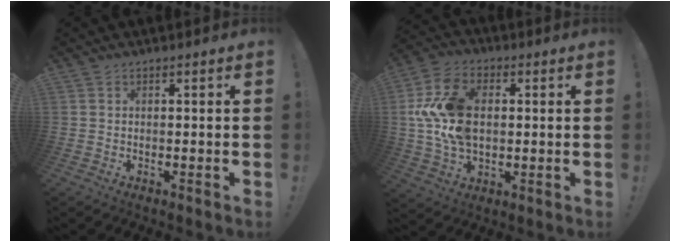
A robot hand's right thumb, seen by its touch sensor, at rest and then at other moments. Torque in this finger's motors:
{"motor_torque": [1.97, 1.73, 1.16, -0.44, 0.02]}